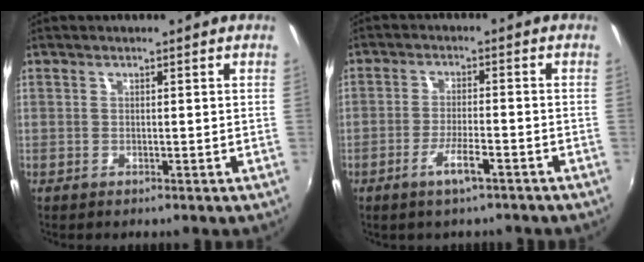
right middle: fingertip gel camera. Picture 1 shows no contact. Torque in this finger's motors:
{"motor_torque": [1.07, -1.07, 0.13, 0.07]}